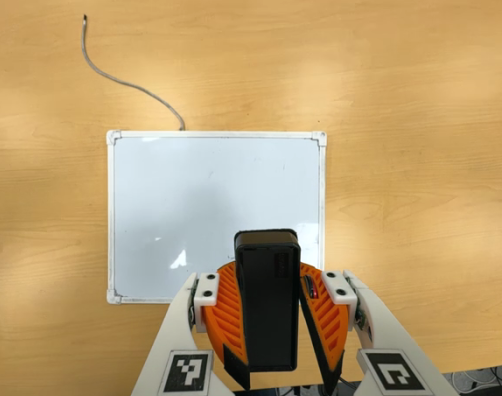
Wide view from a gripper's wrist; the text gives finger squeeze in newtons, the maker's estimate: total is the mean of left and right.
{"total": 10.5, "left": 10.4, "right": 10.5}